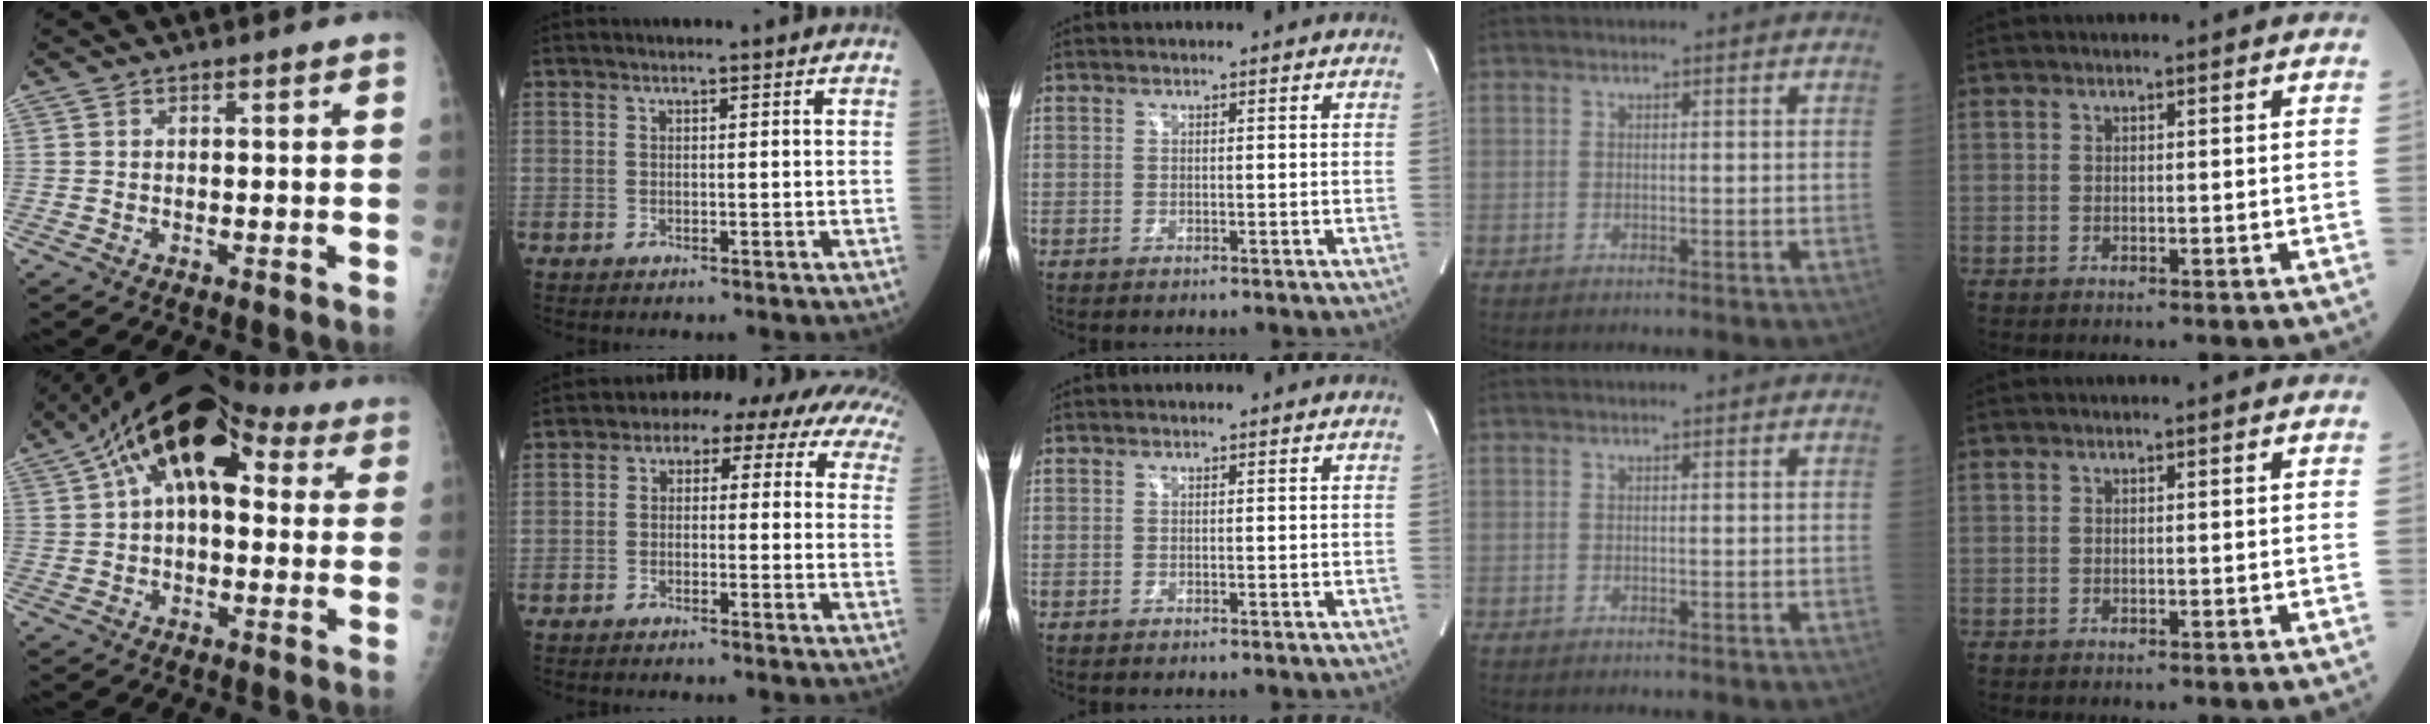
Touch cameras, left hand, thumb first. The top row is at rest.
{"thumb": {"total": 17.8, "force": [6.3, 9.9, 13.4], "torque": [-0.192, 0.040, 0.092]}, "index": {"total": 10.8, "force": [6.0, 5.1, 7.4], "torque": [-0.081, 0.052, 0.046]}}